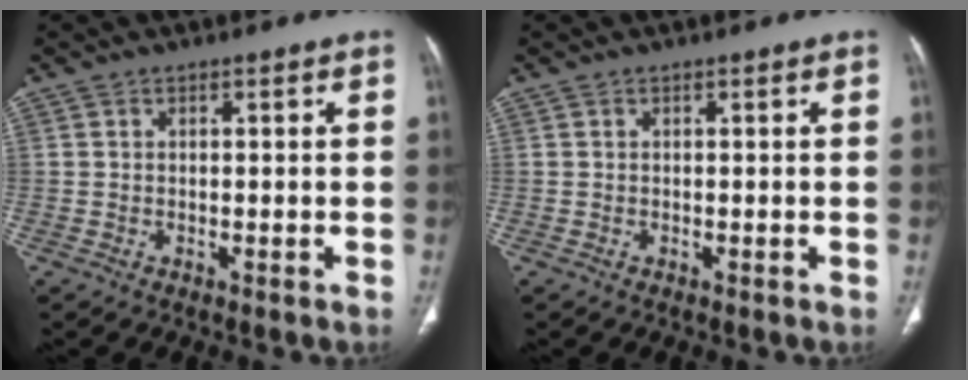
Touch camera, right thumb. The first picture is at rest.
{"total": 0.0}